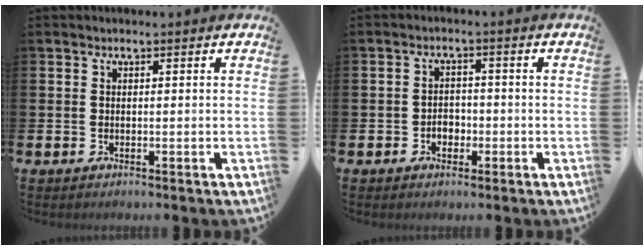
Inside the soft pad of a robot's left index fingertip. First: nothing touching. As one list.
[{"total": 2.3, "force": [-0.9, 1.8, 1.1], "torque": [-0.015, 0.001, -0.023]}]